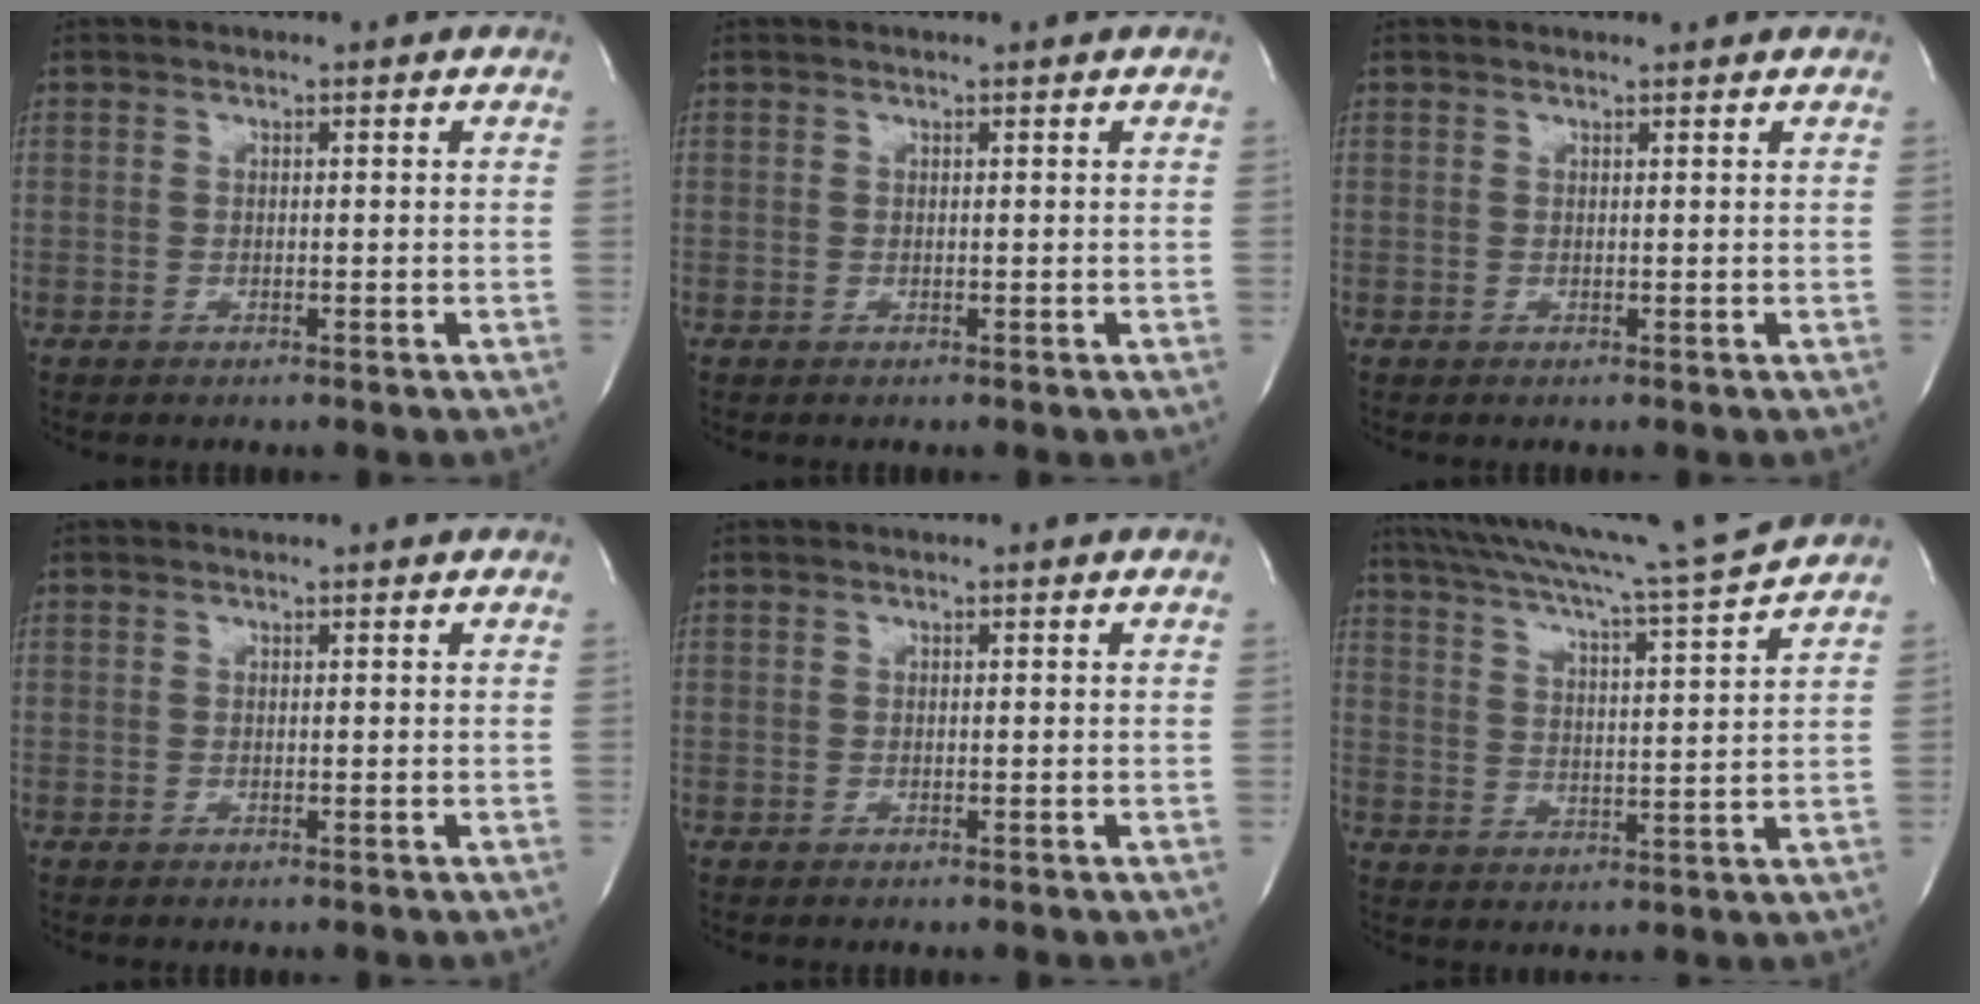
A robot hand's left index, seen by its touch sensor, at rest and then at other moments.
{"total": 0.0}
{"total": 1.1, "force": [1.1, -0.1, 0.1], "torque": [-0.009, 0.003, 0.015]}
{"total": 0.0}
{"total": 0.0}
{"total": 15.5, "force": [14.1, -2.4, 6.0], "torque": [-0.113, -0.034, 0.209]}